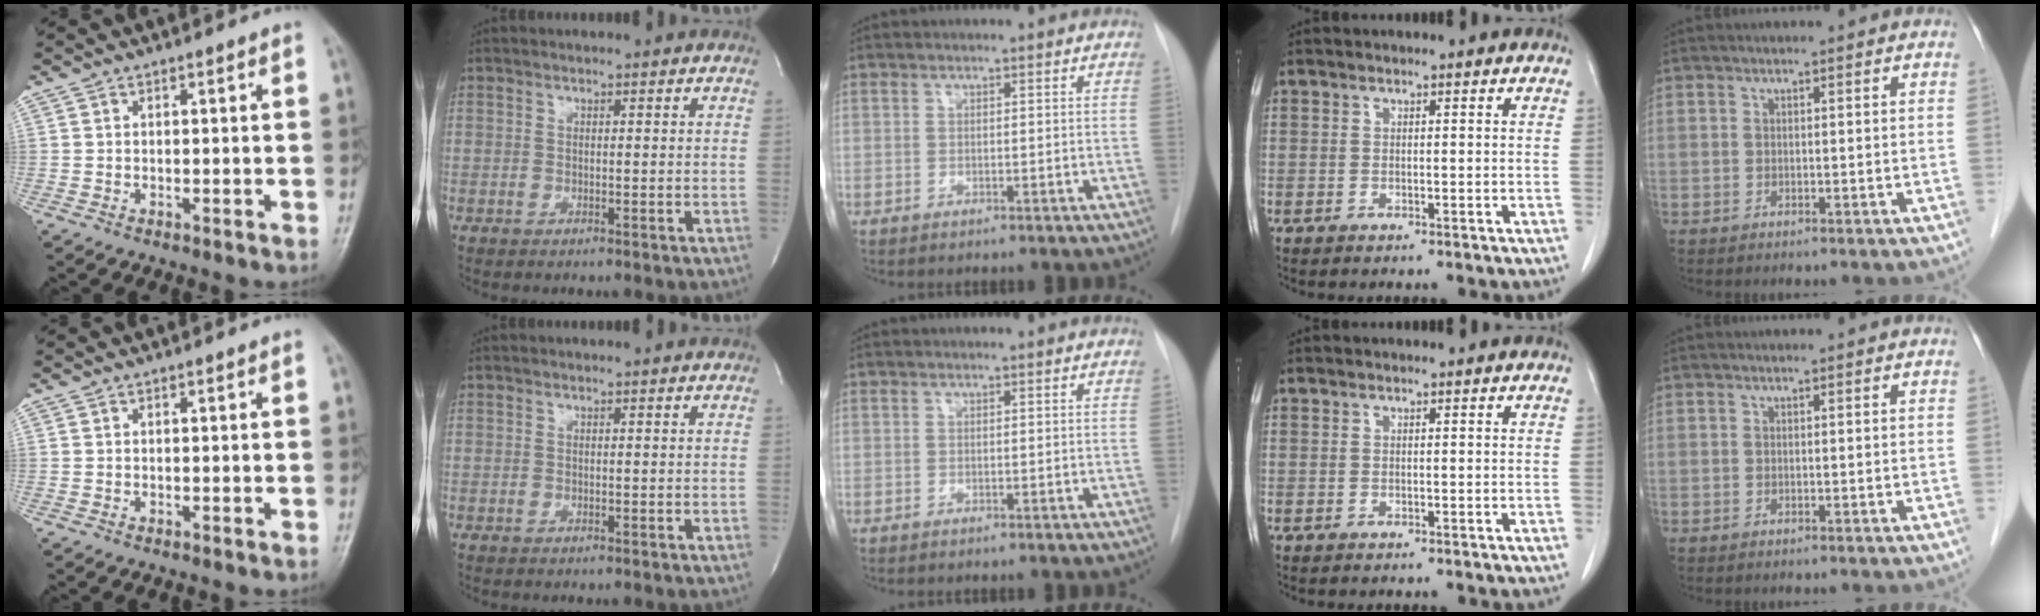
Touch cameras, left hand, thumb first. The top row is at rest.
{}